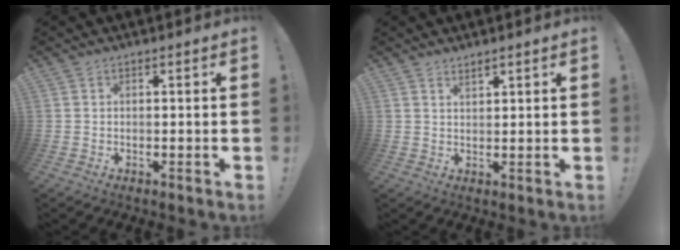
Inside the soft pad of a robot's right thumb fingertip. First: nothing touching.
{"total": 1.9, "force": [1.7, 0.3, 0.9], "torque": [-0.010, -0.009, 0.029]}